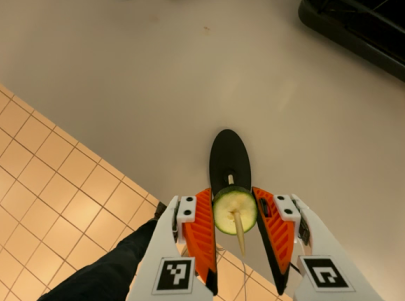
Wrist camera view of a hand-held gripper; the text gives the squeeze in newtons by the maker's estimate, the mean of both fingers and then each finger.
{"total": 8.2, "left": 7.9, "right": 8.5}